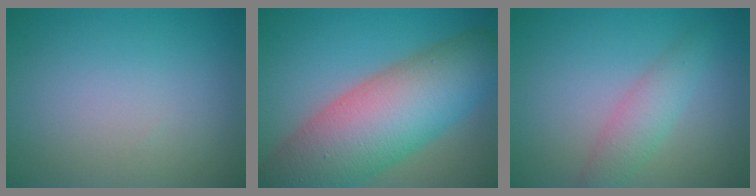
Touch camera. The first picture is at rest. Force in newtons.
{"total": 13.4, "press": 13.3, "slide": 0.5}
{"total": 2.8, "press": 2.8, "slide": 0.1}